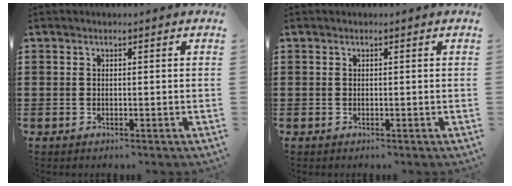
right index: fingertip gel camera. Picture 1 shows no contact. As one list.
[{"total": 0.0}]